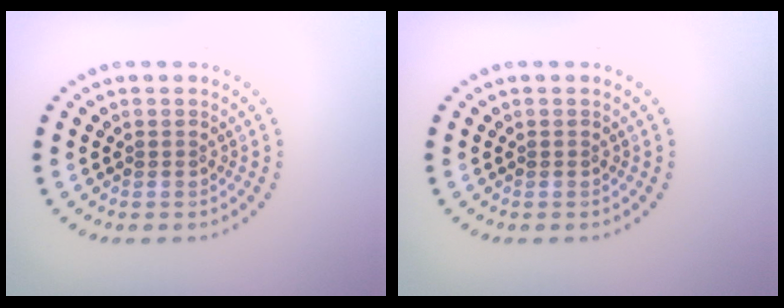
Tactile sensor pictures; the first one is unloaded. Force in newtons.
{"total": 0.0}